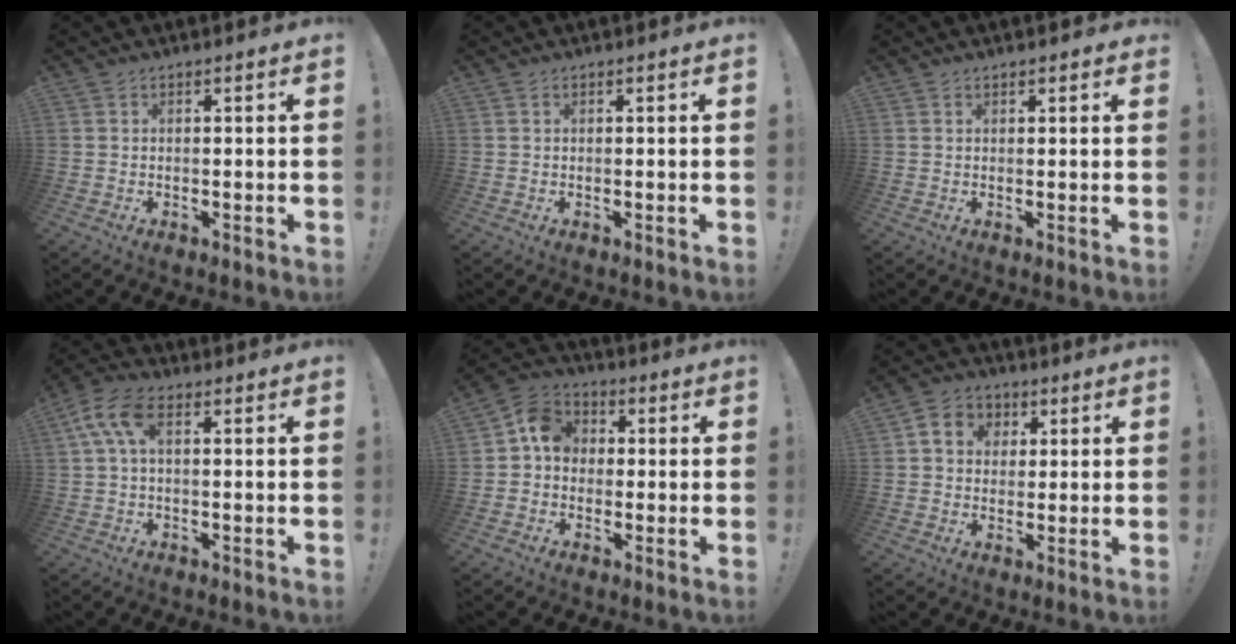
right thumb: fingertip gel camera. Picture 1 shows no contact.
{"total": 0.0}
{"total": 1.1, "force": [0.8, 0.7, 0.4], "torque": [-0.001, -0.003, 0.013]}
{"total": 8.6, "force": [2.0, 4.0, 7.3], "torque": [-0.159, 0.004, 0.041]}
{"total": 8.4, "force": [0.2, 7.3, 4.2], "torque": [-0.066, 0.025, 0.011]}
{"total": 7.7, "force": [1.4, 6.8, 3.2], "torque": [-0.049, 0.008, 0.030]}